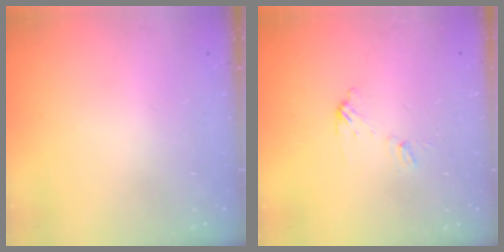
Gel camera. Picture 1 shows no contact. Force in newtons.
{"total": 5.8, "press": 5.8, "slide": 0.2}